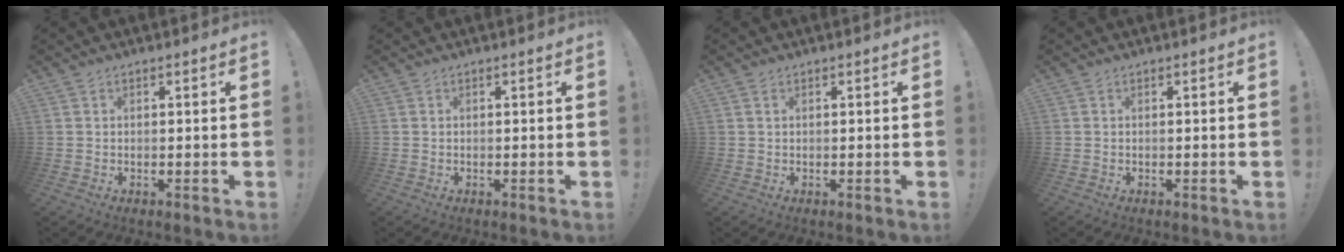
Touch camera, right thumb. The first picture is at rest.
{"total": 0.0}
{"total": 0.6, "force": [0.3, 0.1, 0.5], "torque": [-0.011, 0.001, 0.006]}
{"total": 0.0}